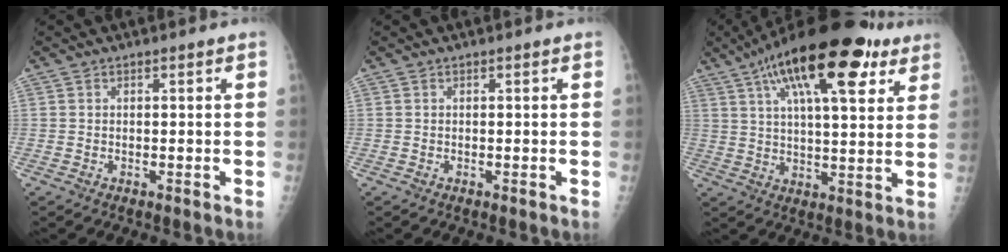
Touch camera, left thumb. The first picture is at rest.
{"total": 0.0}
{"total": 22.7, "force": [12.0, 7.9, 17.5], "torque": [-0.259, -0.008, 0.182]}